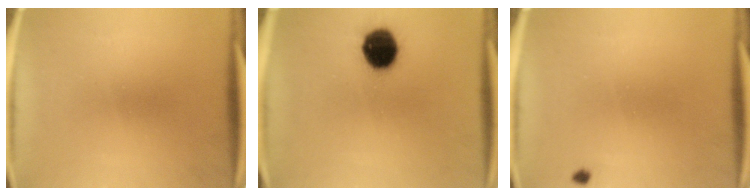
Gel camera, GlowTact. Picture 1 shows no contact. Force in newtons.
{"total": 12.2}
{"total": 0.7}